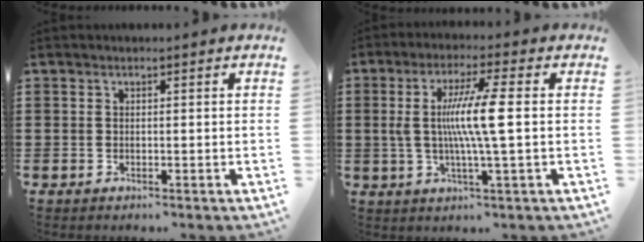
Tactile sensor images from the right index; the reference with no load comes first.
{"total": 8.9, "force": [0.2, -0.1, 8.9], "torque": [-0.176, -0.008, -0.009]}